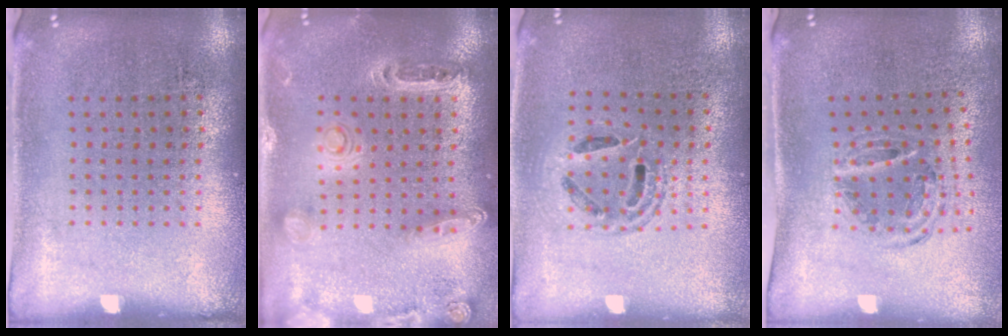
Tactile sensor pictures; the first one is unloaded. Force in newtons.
{"total": 1.3, "press": 1.3, "slide": 0.2}
{"total": 1.3, "press": 1.1, "slide": 0.6}
{"total": 0.9, "press": 0.9, "slide": 0.2}